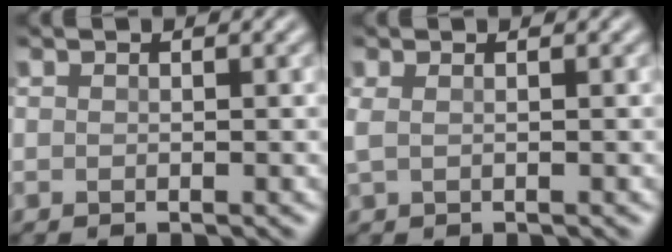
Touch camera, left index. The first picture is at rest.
{"total": 1.0, "force": [0.4, 0.4, 0.9], "torque": [-0.019, 0.004, 0.006]}